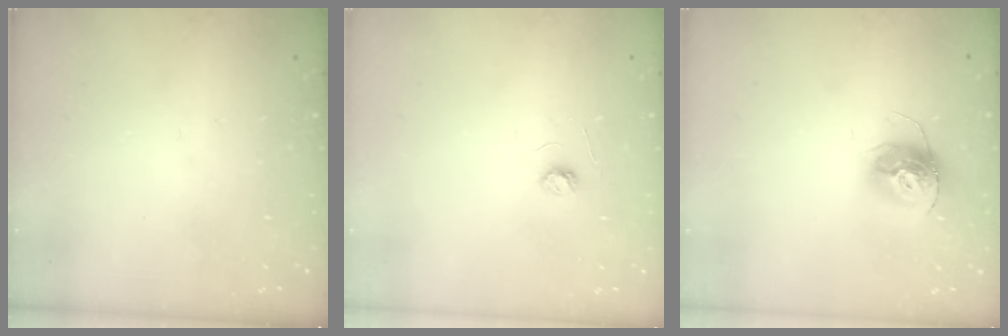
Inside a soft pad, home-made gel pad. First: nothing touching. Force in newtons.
{"total": 3.1, "press": 3.1, "slide": 0.3}
{"total": 13.4, "press": 13.4, "slide": 1.2}